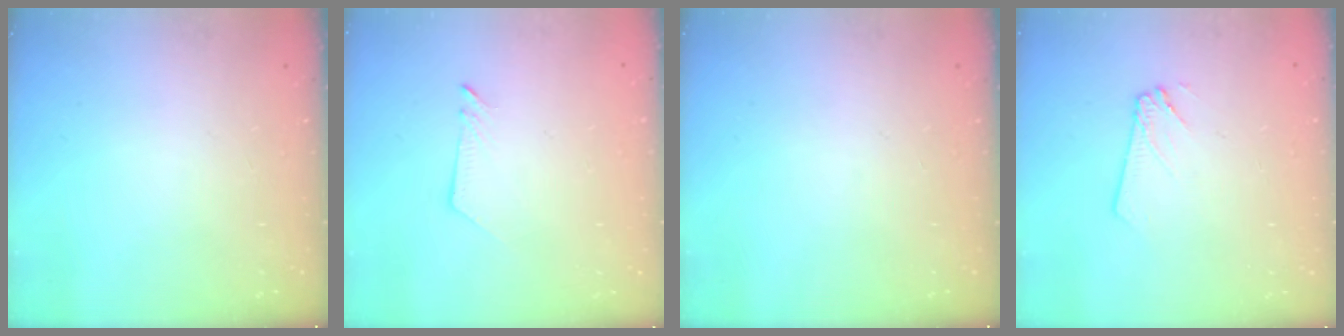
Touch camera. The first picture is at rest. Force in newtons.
{"total": 2.6, "press": 2.6, "slide": 0.3}
{"total": 0.0}
{"total": 2.4, "press": 2.4, "slide": 0.2}